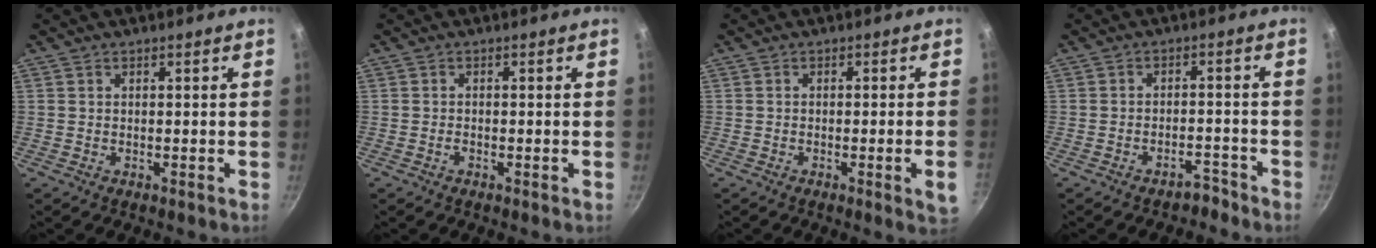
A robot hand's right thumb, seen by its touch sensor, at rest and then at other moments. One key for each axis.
{"total": 0.8, "fx": -0.5, "fy": 0.0, "fz": 0.6, "tx": -0.022, "ty": 0.004, "tz": -0.013}
{"total": 4.1, "fx": -1.2, "fy": 0.0, "fz": 4.0, "tx": -0.056, "ty": -0.003, "tz": -0.014}
{"total": 3.3, "fx": -2.8, "fy": 1.2, "fz": 1.3, "tx": -0.005, "ty": 0.031, "tz": -0.032}